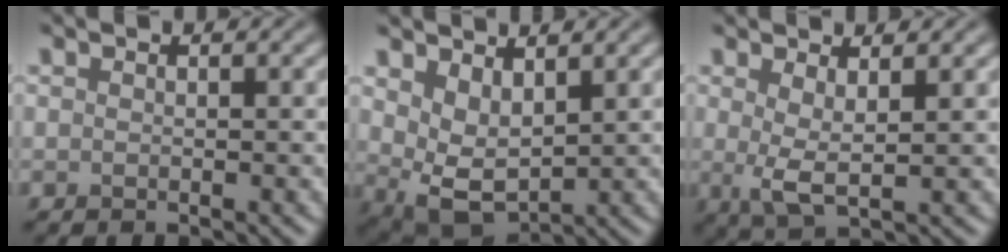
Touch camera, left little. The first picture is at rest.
{"total": 4.3, "force": [1.6, 2.4, 3.1], "torque": [-0.072, -0.015, 0.040]}
{"total": 2.9, "force": [0.8, 0.8, 2.7], "torque": [-0.051, -0.007, 0.016]}